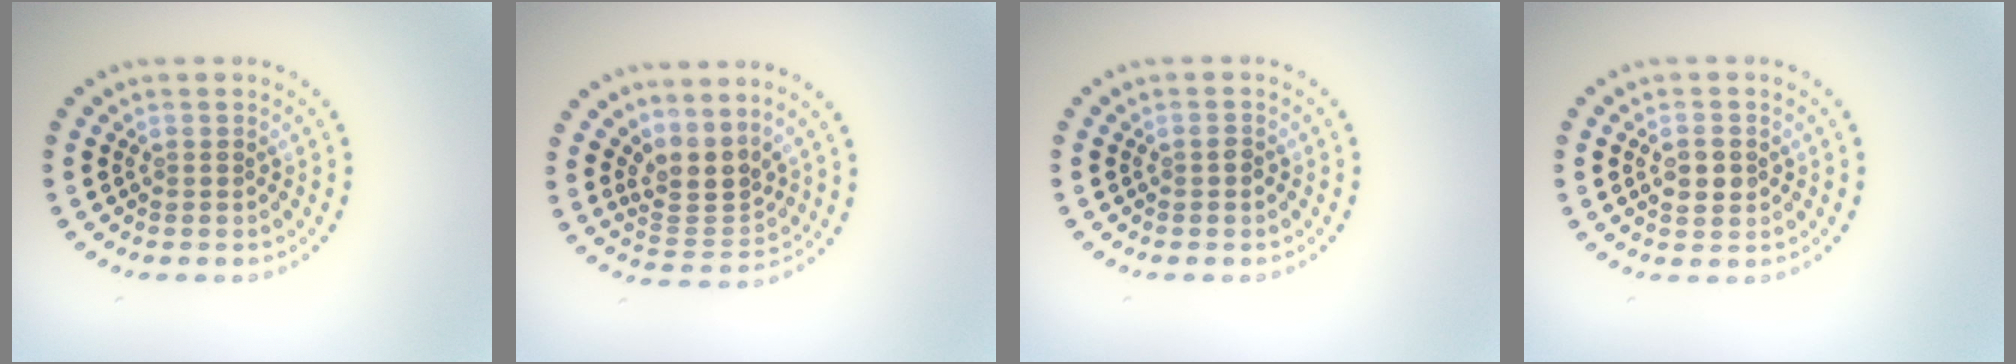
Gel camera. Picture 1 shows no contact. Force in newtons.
{"total": 3.1, "press": 2.2, "slide": 2.2}
{"total": 0.7, "press": 0.7, "slide": 0.0}
{"total": 2.0, "press": 1.9, "slide": 0.3}